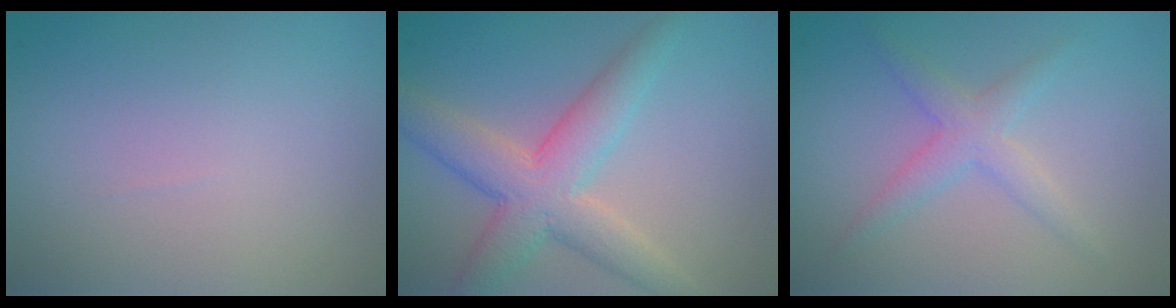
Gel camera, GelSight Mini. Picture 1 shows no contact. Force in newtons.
{"total": 5.9, "press": 5.9, "slide": 0.2}
{"total": 2.6, "press": 2.6, "slide": 0.1}